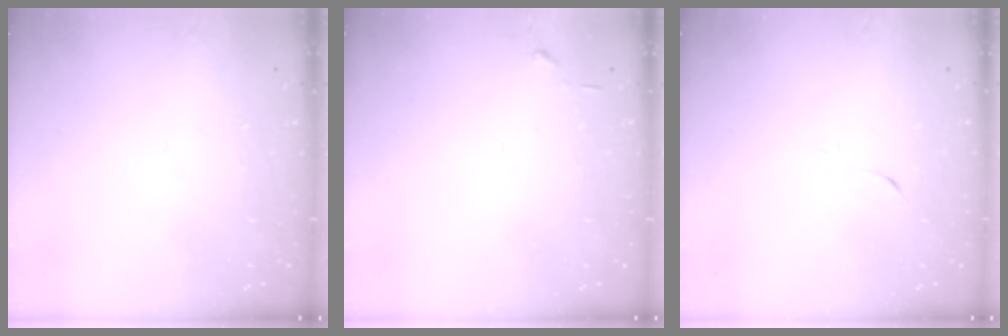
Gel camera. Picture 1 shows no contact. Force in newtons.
{"total": 3.0, "press": 2.9, "slide": 0.4}
{"total": 4.0, "press": 4.0, "slide": 0.6}